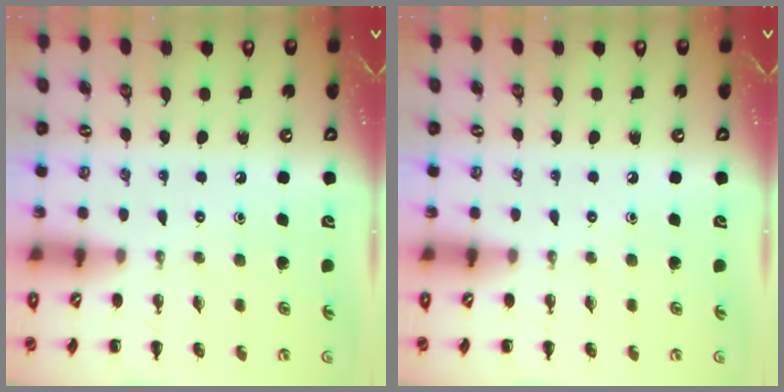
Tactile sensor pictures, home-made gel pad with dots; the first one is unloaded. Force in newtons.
{"total": 0.0}